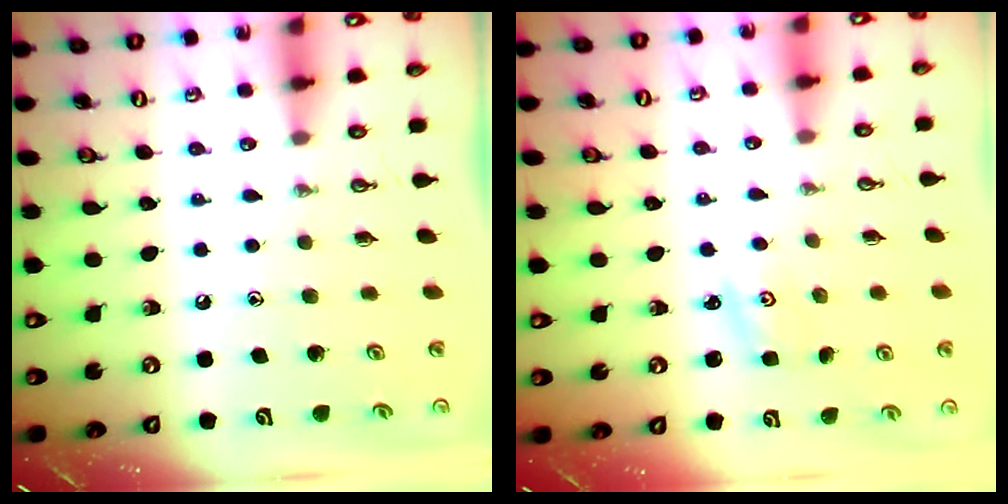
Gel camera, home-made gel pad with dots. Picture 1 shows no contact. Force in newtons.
{"total": 1.0, "press": 0.9, "slide": 0.2}